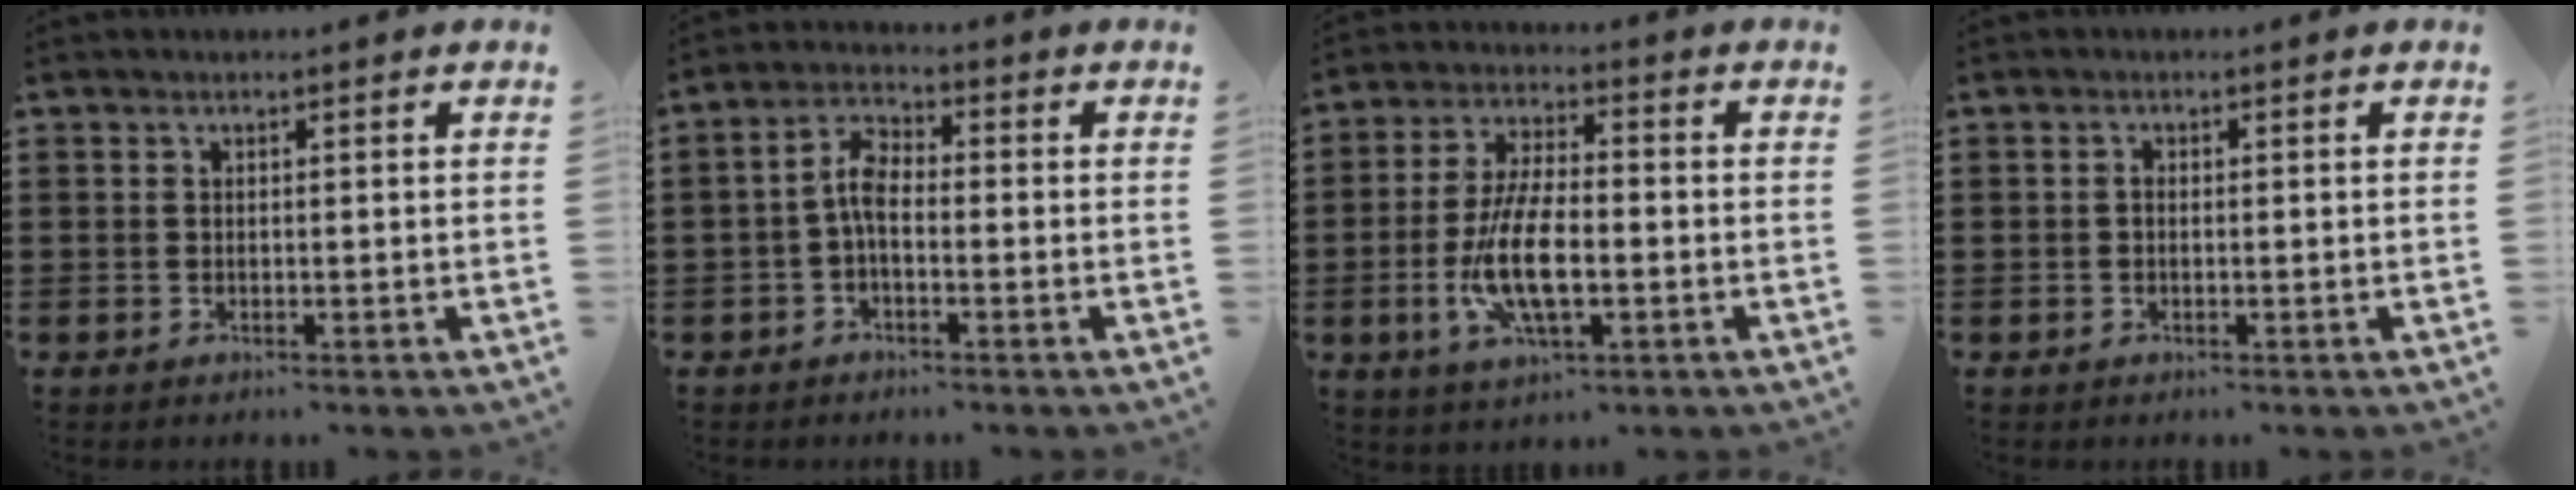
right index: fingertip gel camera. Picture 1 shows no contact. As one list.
[{"total": 4.7, "force": [-1.1, 2.2, 4.0], "torque": [-0.088, 0.007, -0.025]}, {"total": 10.6, "force": [-2.5, 4.2, 9.4], "torque": [-0.210, -0.012, -0.050]}, {"total": 0.6, "force": [-0.3, 0.2, 0.4], "torque": [-0.009, -0.003, -0.005]}]